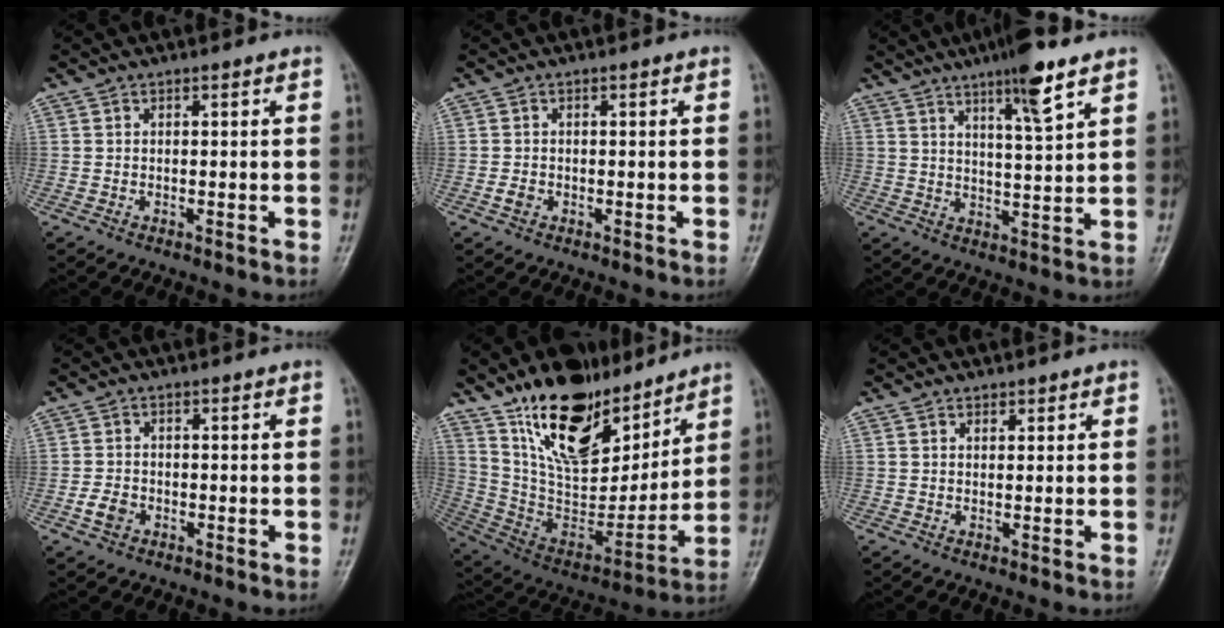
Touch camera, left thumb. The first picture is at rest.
{"total": 1.6, "force": [-0.5, 1.3, 0.8], "torque": [-0.012, 0.003, -0.011]}
{"total": 9.0, "force": [5.7, 0.9, 6.9], "torque": [-0.109, -0.032, 0.092]}
{"total": 3.2, "force": [-1.3, 2.4, 1.6], "torque": [-0.027, 0.006, -0.024]}
{"total": 24.3, "force": [15.7, 11.4, 14.6], "torque": [-0.195, -0.079, 0.284]}
{"total": 1.1, "force": [0.8, 0.7, 0.3], "torque": [0.004, -0.005, 0.010]}